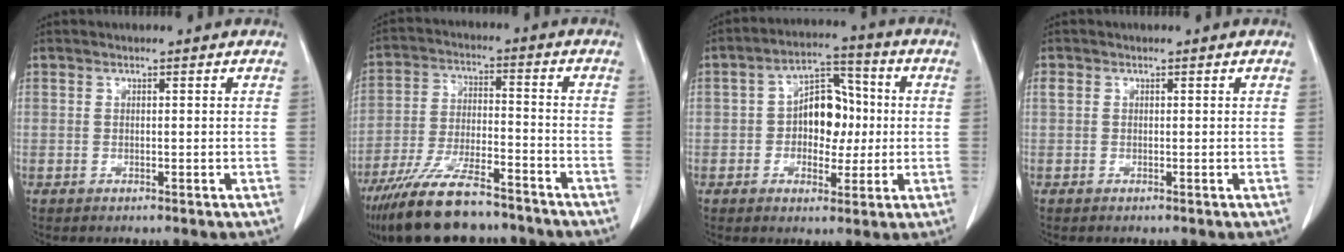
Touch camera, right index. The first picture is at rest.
{"total": 14.6, "force": [-11.8, 3.6, 7.9], "torque": [-0.155, -0.017, -0.205]}
{"total": 8.9, "force": [0.0, 5.5, 7.0], "torque": [-0.106, 0.027, -0.001]}
{"total": 1.1, "force": [0.4, 0.9, 0.4], "torque": [-0.008, 0.013, 0.006]}